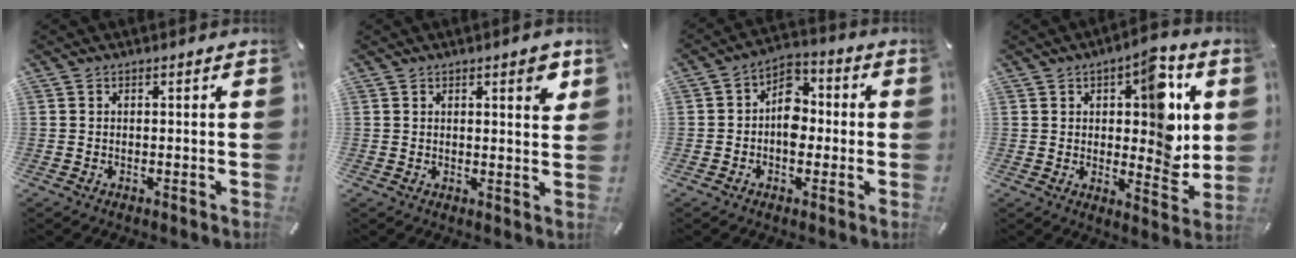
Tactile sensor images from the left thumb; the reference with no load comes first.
{"total": 4.4, "force": [2.4, 1.4, 3.4], "torque": [-0.047, -0.008, 0.036]}
{"total": 8.1, "force": [-1.3, 6.1, 5.2], "torque": [-0.076, 0.016, -0.025]}
{"total": 13.8, "force": [3.9, 6.9, 11.3], "torque": [-0.112, -0.030, 0.060]}